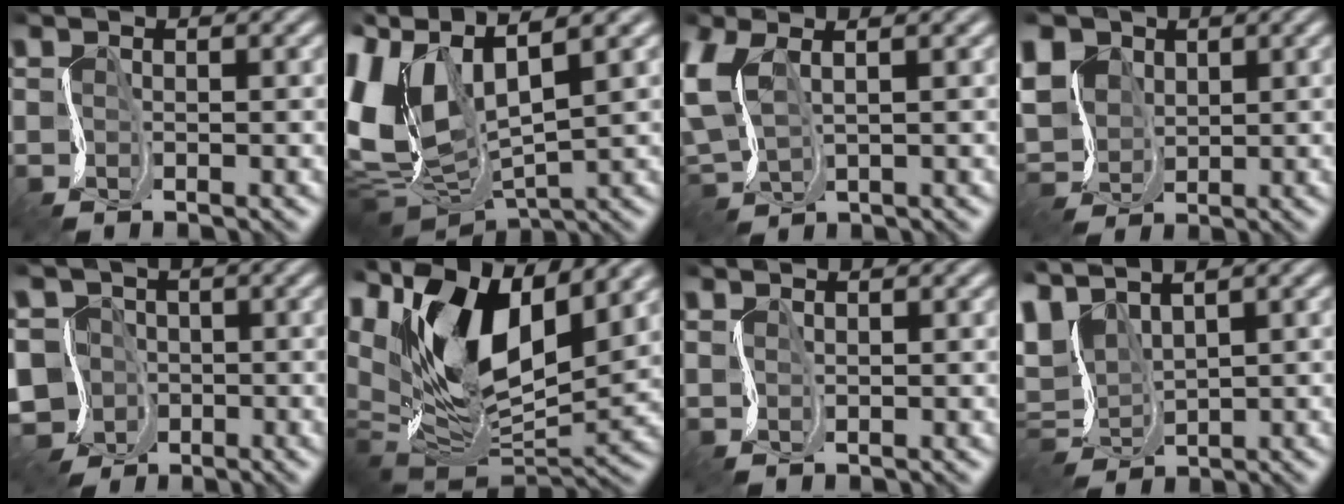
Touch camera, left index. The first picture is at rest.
{"total": 10.0, "force": [3.5, 5.4, 7.7], "torque": [-0.183, -0.006, 0.066]}
{"total": 7.1, "force": [2.0, 3.4, 5.9], "torque": [-0.158, 0.000, 0.039]}
{"total": 6.0, "force": [1.5, 4.9, 3.3], "torque": [-0.084, 0.013, 0.017]}
{"total": 9.2, "force": [-5.1, 7.0, 3.2], "torque": [-0.057, -0.025, -0.105]}
{"total": 13.4, "force": [3.9, 7.4, 10.5], "torque": [-0.194, -0.011, 0.068]}
{"total": 0.5, "force": [0.5, 0.1, 0.1], "torque": [-0.005, -0.003, 0.015]}
{"total": 6.4, "force": [1.3, 3.5, 5.2], "torque": [-0.117, -0.005, 0.024]}